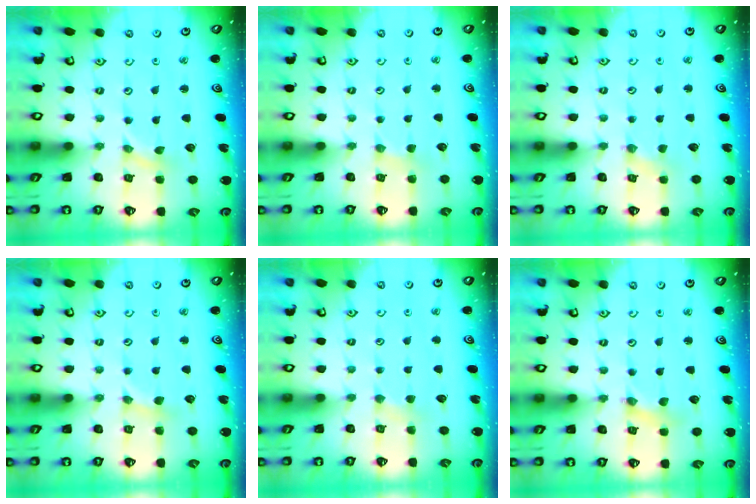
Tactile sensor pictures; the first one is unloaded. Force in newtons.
{"total": 1.5, "press": 1.5, "slide": 0.3}
{"total": 0.0}
{"total": 2.1, "press": 2.0, "slide": 0.3}
{"total": 2.2, "press": 2.2, "slide": 0.4}
{"total": 1.5, "press": 1.5, "slide": 0.0}